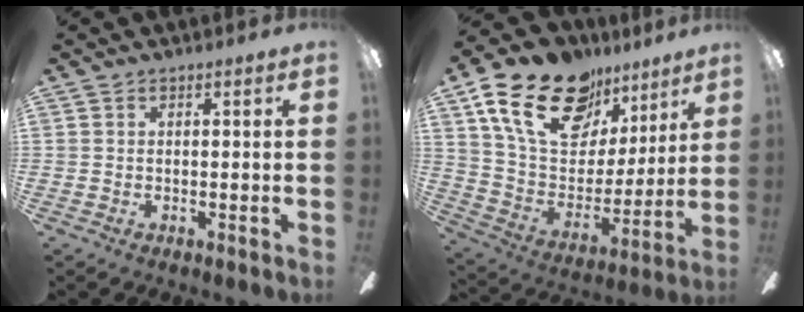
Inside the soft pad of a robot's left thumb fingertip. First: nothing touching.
{"total": 23.4, "force": [13.9, 13.8, 12.8], "torque": [-0.222, -0.062, 0.256]}